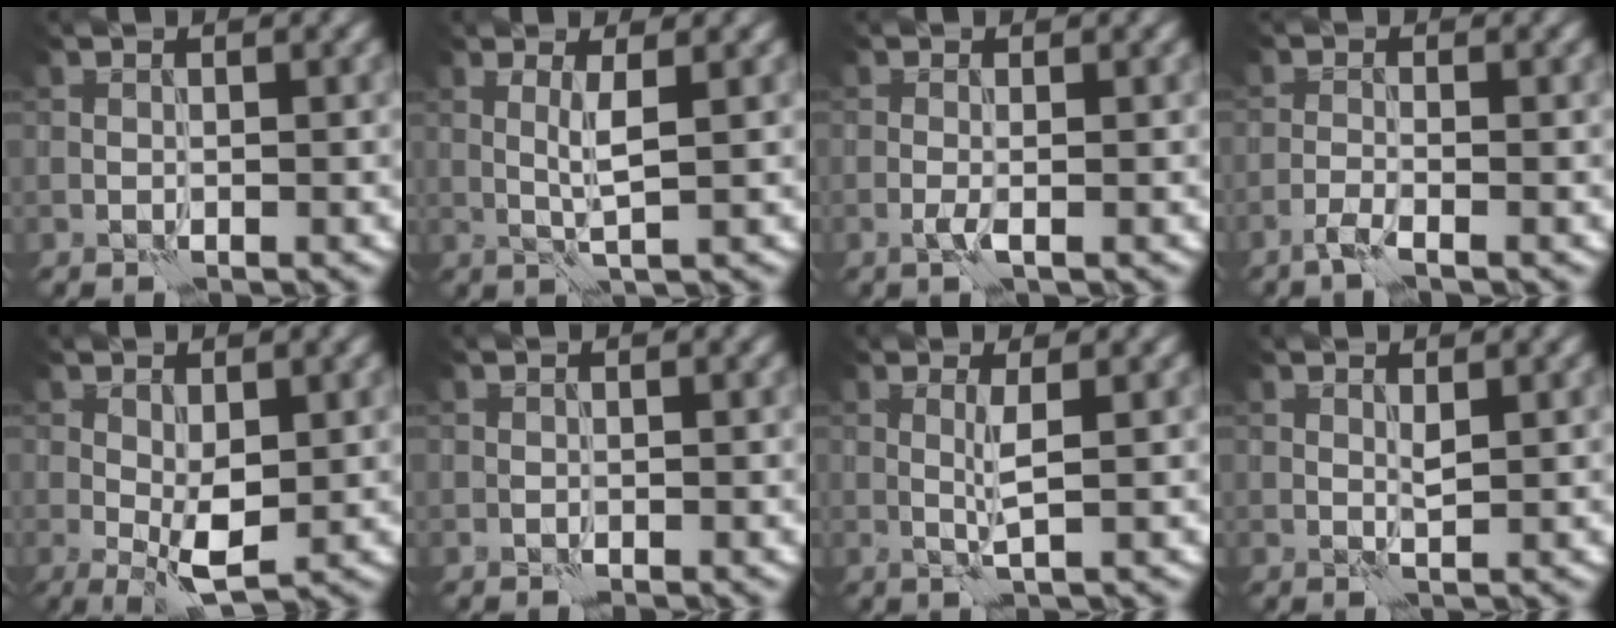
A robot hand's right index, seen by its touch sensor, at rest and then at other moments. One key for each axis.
{"total": 1.9, "fx": 0.3, "fy": 0.0, "fz": 1.9, "tx": -0.038, "ty": -0.003, "tz": 0.006}
{"total": 1.3, "fx": -0.4, "fy": 0.2, "fz": 1.2, "tx": -0.026, "ty": -0.001, "tz": -0.012}
{"total": 1.9, "fx": -1.2, "fy": 0.3, "fz": 1.4, "tx": -0.024, "ty": 0.002, "tz": -0.035}
{"total": 3.8, "fx": -0.1, "fy": 1.5, "fz": 3.5, "tx": -0.066, "ty": -0.005, "tz": 0.000}
{"total": 0.0}
{"total": 1.9, "fx": 0.4, "fy": 0.1, "fz": 1.8, "tx": -0.040, "ty": 0.000, "tz": 0.003}
{"total": 0.7, "fx": 0.4, "fy": 0.0, "fz": 0.6, "tx": -0.017, "ty": -0.001, "tz": 0.008}